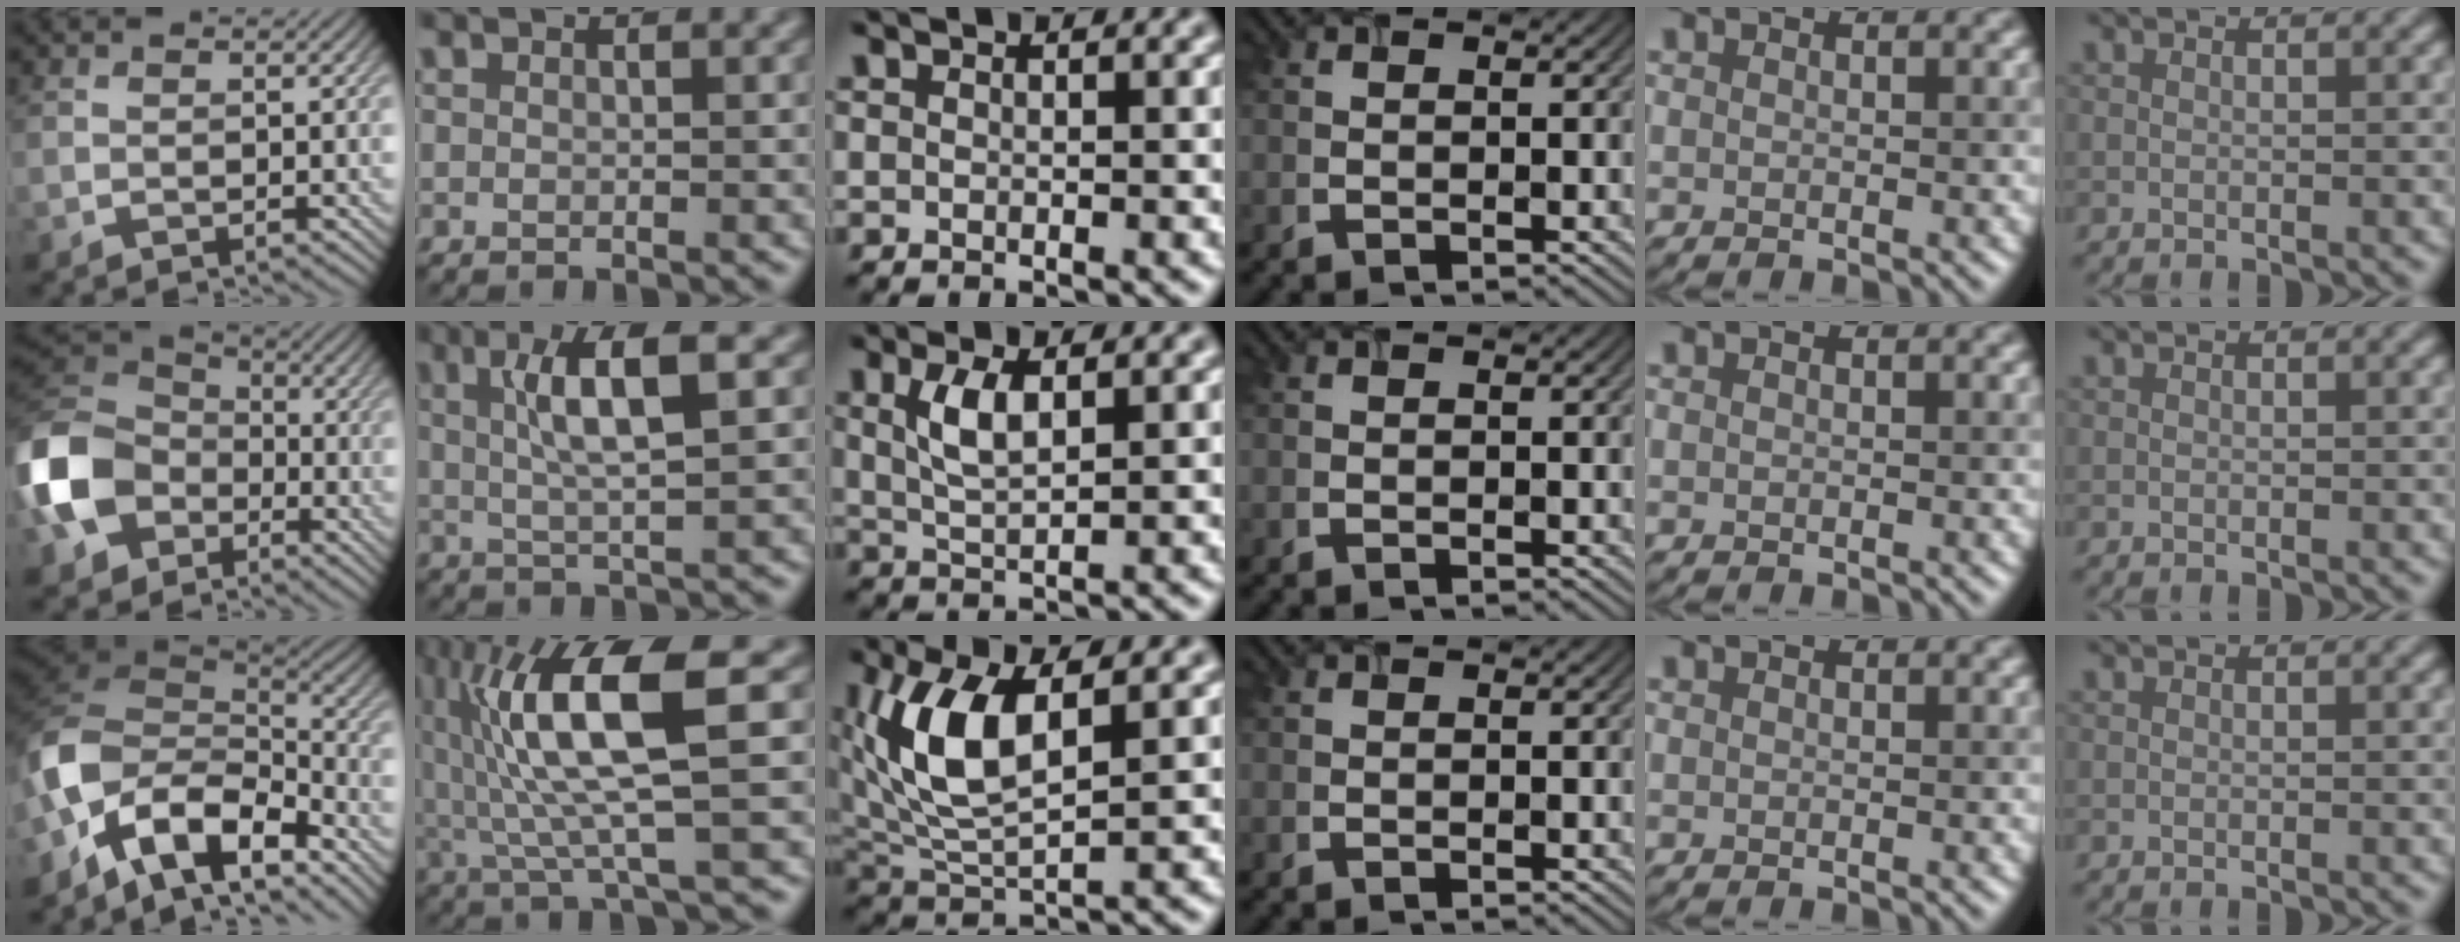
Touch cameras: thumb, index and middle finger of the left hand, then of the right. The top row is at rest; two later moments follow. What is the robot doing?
{"motion": "lift_and_place", "object": "timer"}